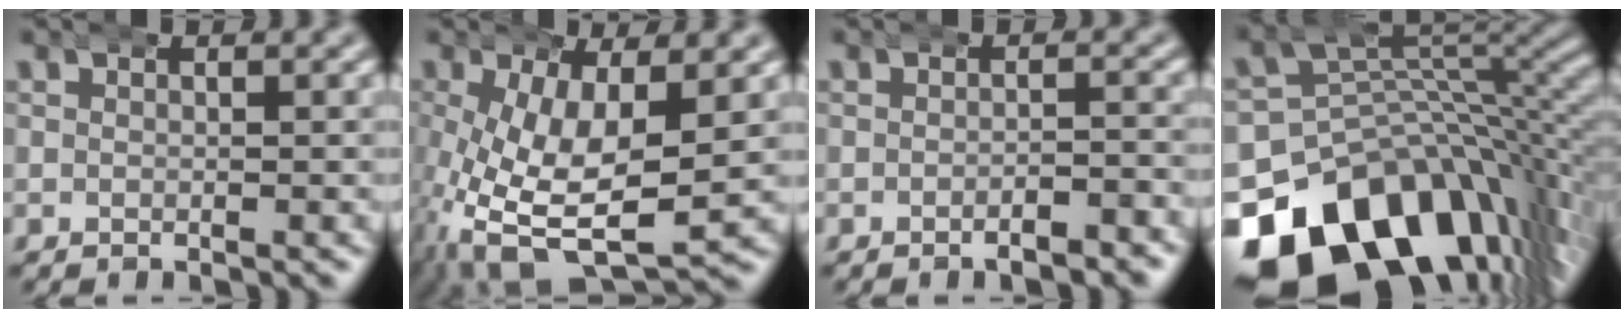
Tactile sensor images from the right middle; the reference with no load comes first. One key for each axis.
{"total": 10.5, "fx": -2.3, "fy": 5.8, "fz": 8.4, "tx": -0.177, "ty": -0.048, "tz": -0.006}
{"total": 2.0, "fx": -1.7, "fy": 0.5, "fz": 0.8, "tx": -0.005, "ty": 0.004, "tz": -0.035}
{"total": 20.9, "fx": -9.6, "fy": 13.0, "fz": 13.2, "tx": -0.202, "ty": -0.056, "tz": -0.136}